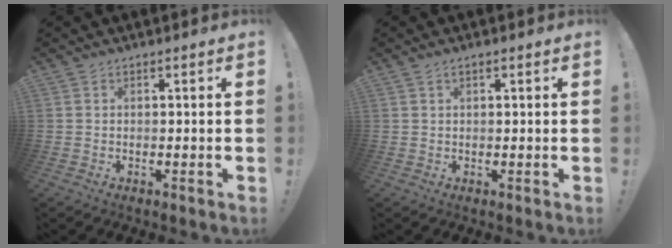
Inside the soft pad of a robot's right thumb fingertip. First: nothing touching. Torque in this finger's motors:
{"motor_torque": [-0.05, -0.17, -0.14, 0.28, 0.09]}